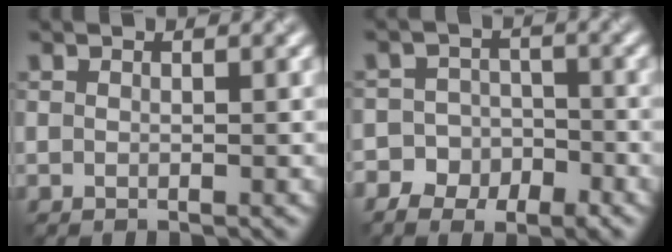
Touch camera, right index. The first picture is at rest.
{"total": 5.4, "force": [-3.9, 3.8, 0.6], "torque": [0.014, 0.004, -0.071]}